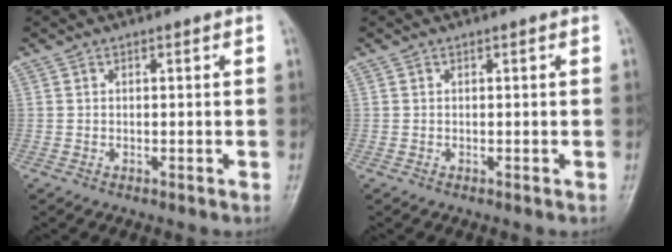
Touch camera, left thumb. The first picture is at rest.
{"total": 0.0}